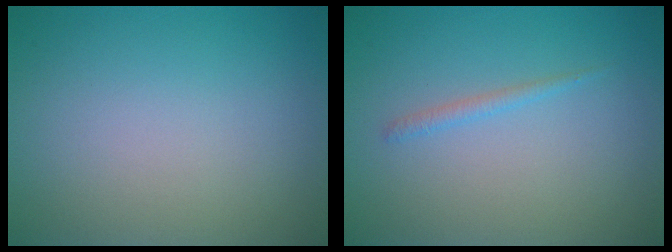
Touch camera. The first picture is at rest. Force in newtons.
{"total": 0.9, "press": 0.9, "slide": 0.1}